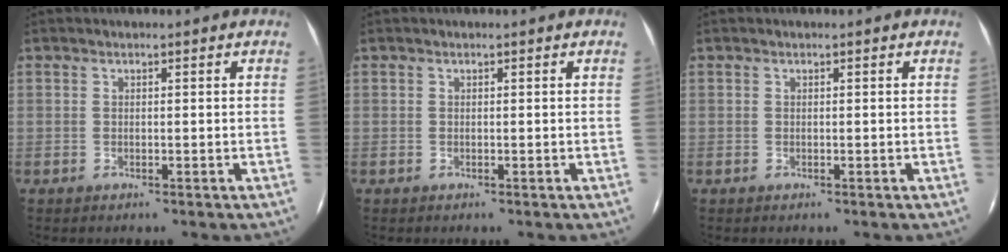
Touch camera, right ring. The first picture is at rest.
{"total": 0.0}
{"total": 0.0}